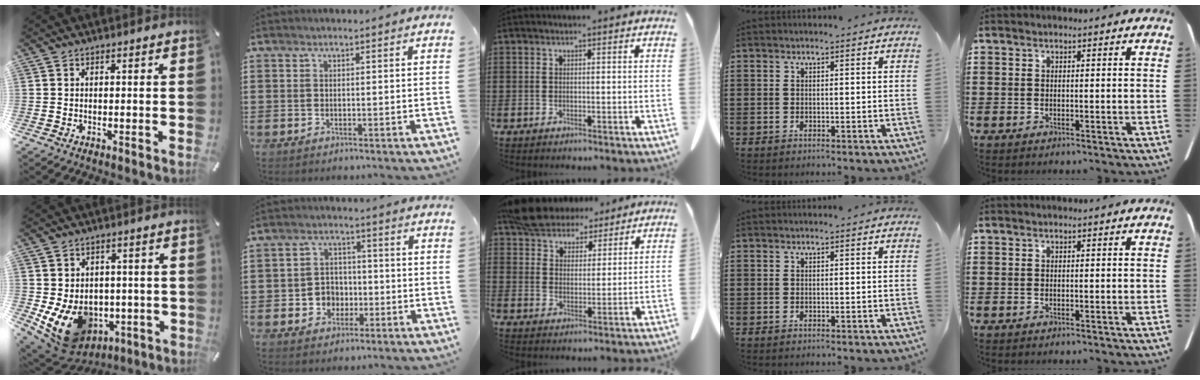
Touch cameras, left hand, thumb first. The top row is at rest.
{"thumb": {"total": 11.3, "force": [-2.7, 9.4, 5.7], "torque": [-0.122, -0.003, -0.042]}, "index": {"total": 4.4, "force": [-1.5, 3.9, 1.4], "torque": [-0.038, 0.010, -0.030]}, "middle": {"total": 7.3, "force": [6.7, 2.6, 1.6], "torque": [-0.060, -0.014, 0.128]}}